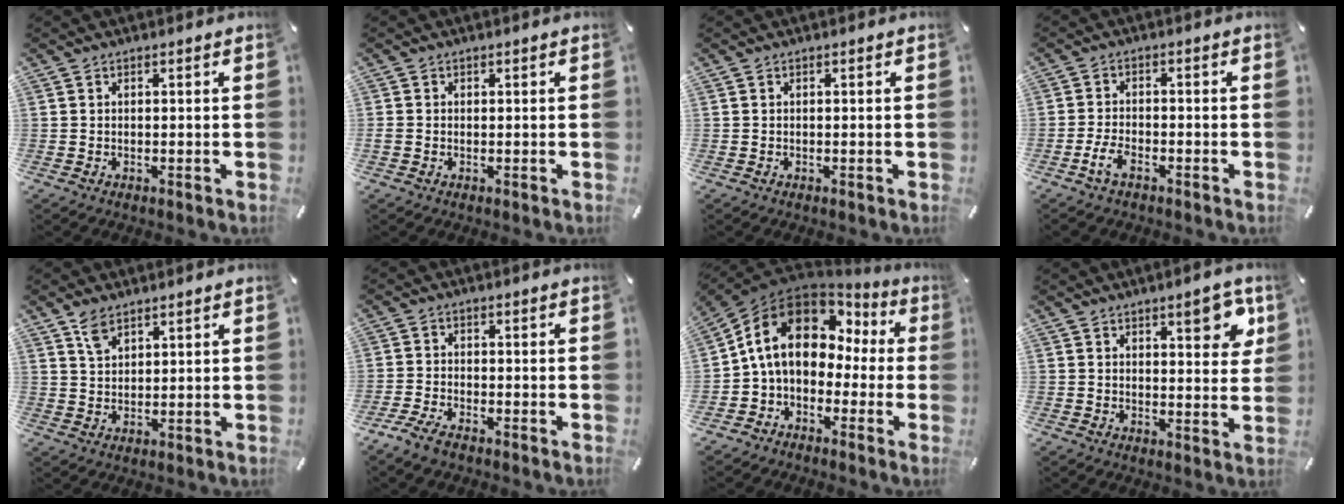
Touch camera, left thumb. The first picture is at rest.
{"total": 0.7, "force": [-0.1, 0.6, 0.3], "torque": [-0.005, 0.004, -0.004]}
{"total": 0.0}
{"total": 4.4, "force": [-2.6, 1.9, 3.0], "torque": [-0.069, 0.007, -0.051]}
{"total": 4.2, "force": [2.9, 2.3, 2.0], "torque": [-0.036, -0.005, 0.056]}
{"total": 4.0, "force": [-3.1, 1.4, 2.0], "torque": [-0.050, 0.010, -0.063]}
{"total": 14.6, "force": [3.4, 11.2, 8.8], "torque": [-0.175, -0.006, 0.061]}
{"total": 7.6, "force": [4.6, 3.4, 5.0], "torque": [-0.051, -0.025, 0.071]}